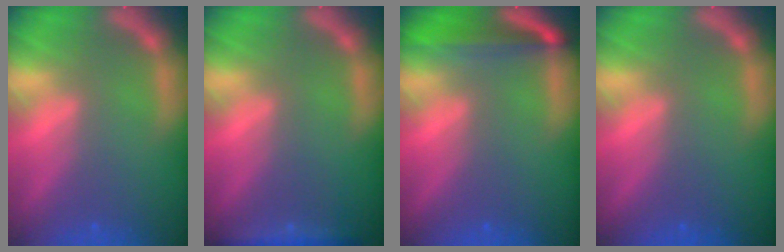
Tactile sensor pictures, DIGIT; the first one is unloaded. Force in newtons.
{"total": 2.4}
{"total": 5.0}
{"total": 0.0}